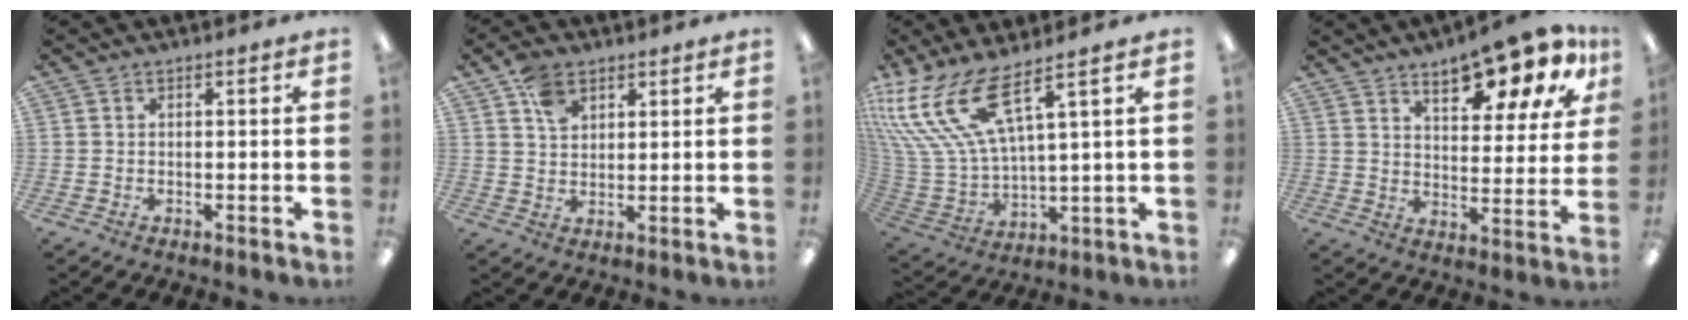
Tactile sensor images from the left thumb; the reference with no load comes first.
{"total": 5.8, "force": [3.6, 3.6, 2.8], "torque": [-0.051, -0.006, 0.068]}
{"total": 16.9, "force": [10.3, 6.2, 12.0], "torque": [-0.278, -0.063, 0.182]}
{"total": 14.8, "force": [10.8, 4.8, 9.0], "torque": [-0.113, -0.067, 0.177]}